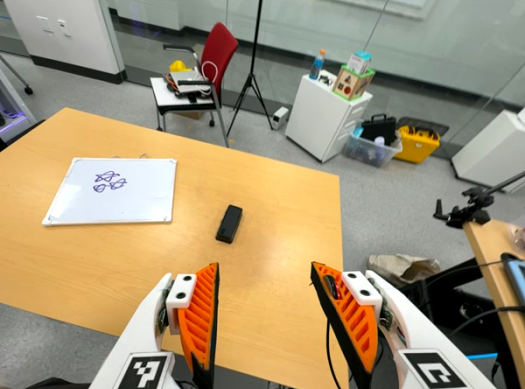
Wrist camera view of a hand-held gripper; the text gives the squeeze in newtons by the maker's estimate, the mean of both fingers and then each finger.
{"total": 0.0}